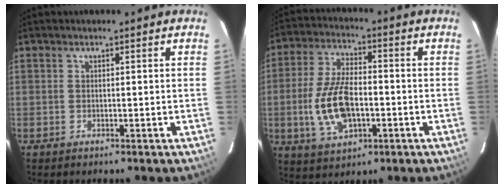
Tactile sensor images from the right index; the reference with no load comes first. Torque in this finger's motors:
{"motor_torque": [0.94, -0.67, 0.38, 0.09]}